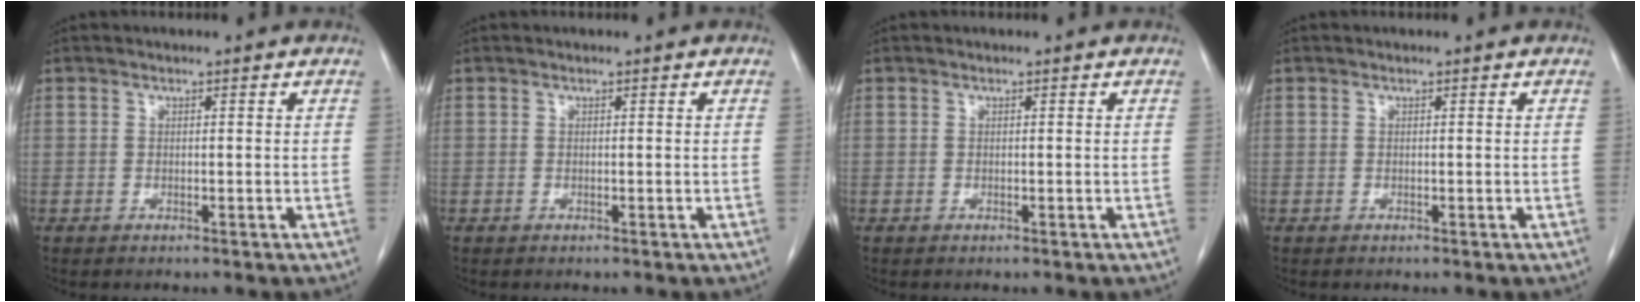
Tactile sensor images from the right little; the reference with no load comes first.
{"total": 0.0}
{"total": 0.0}
{"total": 0.0}